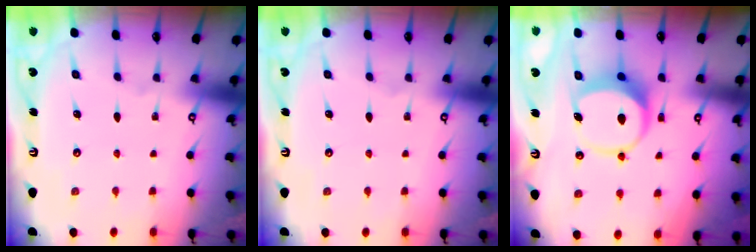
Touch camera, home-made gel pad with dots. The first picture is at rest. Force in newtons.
{"total": 0.0}
{"total": 7.4, "press": 7.3, "slide": 1.3}